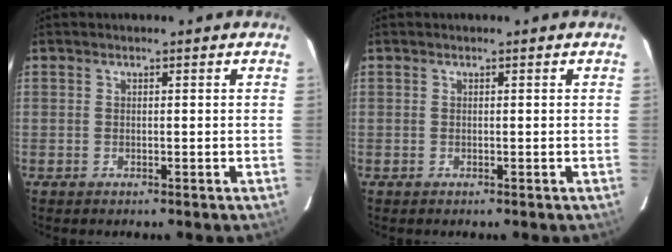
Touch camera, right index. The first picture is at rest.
{"total": 0.0}